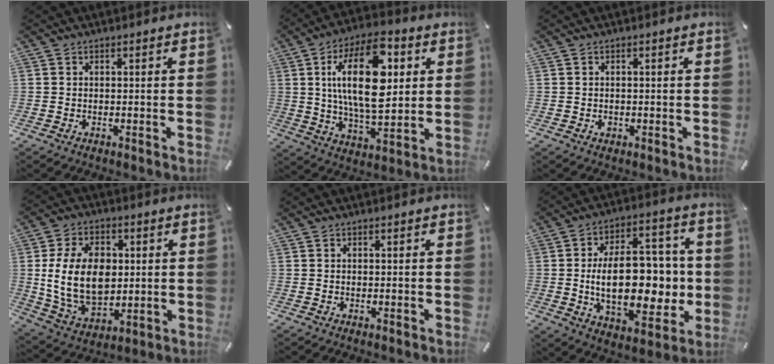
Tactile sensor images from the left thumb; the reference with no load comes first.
{"total": 20.4, "force": [5.3, 9.8, 17.1], "torque": [-0.318, -0.007, 0.079]}
{"total": 0.9, "force": [-0.2, 0.7, 0.4], "torque": [-0.008, 0.003, -0.005]}
{"total": 17.0, "force": [1.1, 12.2, 11.8], "torque": [-0.247, 0.002, 0.020]}
{"total": 0.0}
{"total": 20.5, "force": [-1.1, 12.4, 16.4], "torque": [-0.269, -0.010, -0.018]}